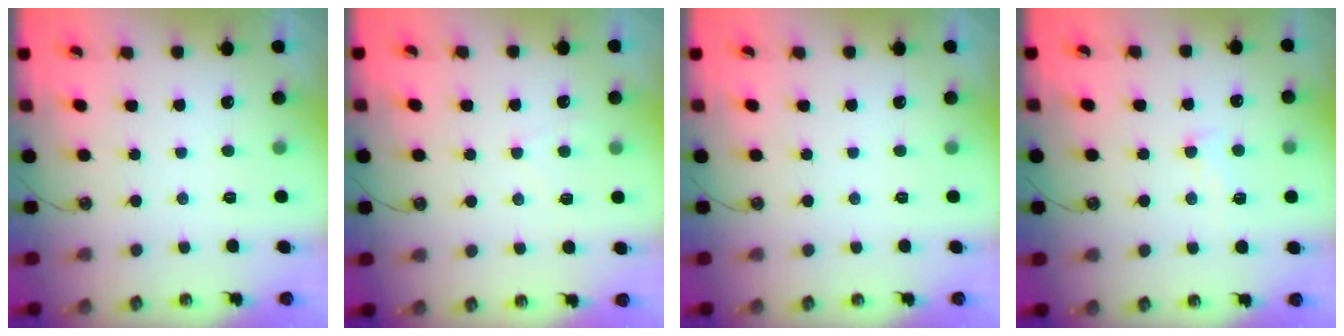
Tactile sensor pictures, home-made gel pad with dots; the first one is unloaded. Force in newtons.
{"total": 1.8, "press": 1.7, "slide": 0.4}
{"total": 0.0}
{"total": 0.9, "press": 0.6, "slide": 0.7}